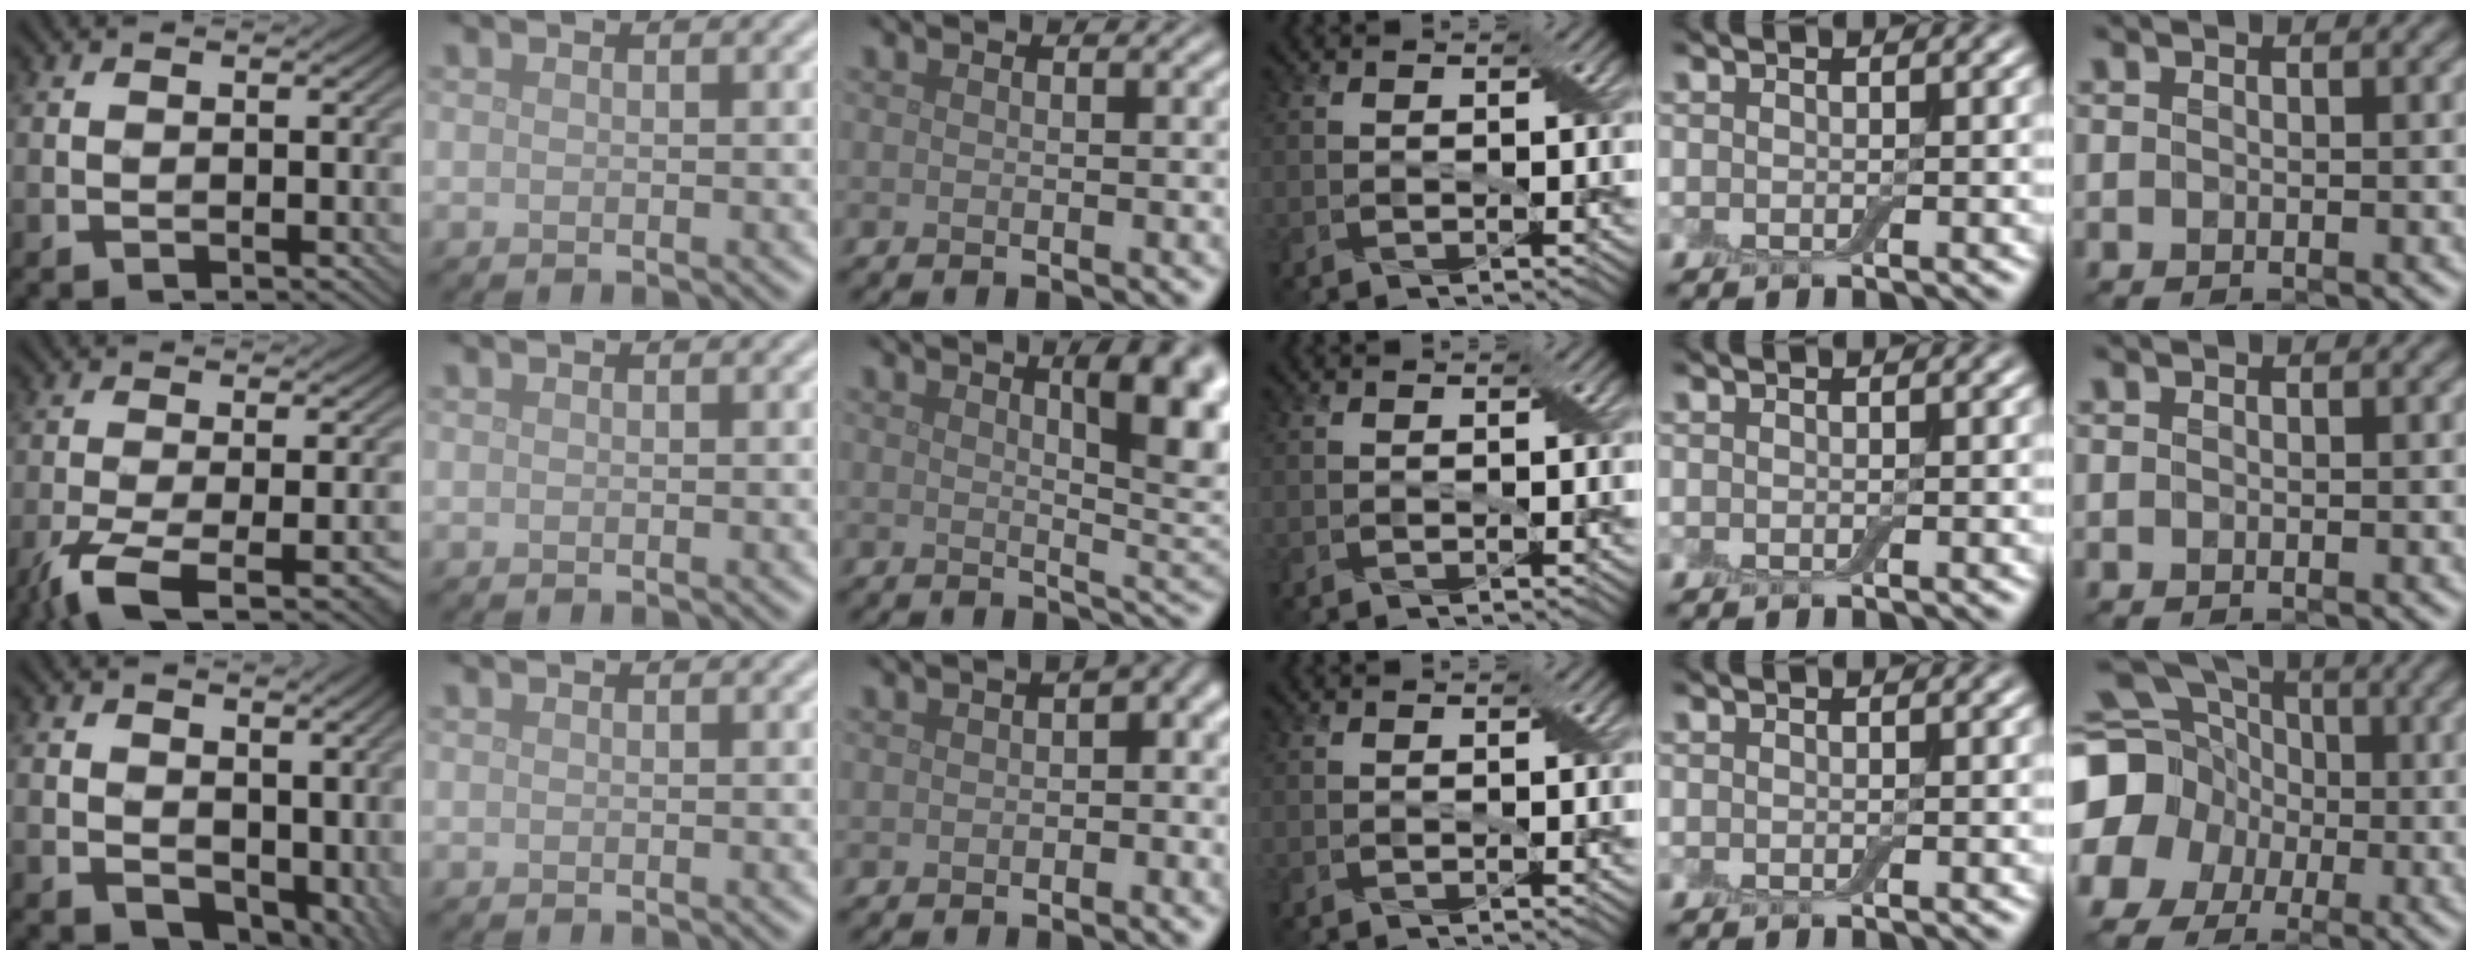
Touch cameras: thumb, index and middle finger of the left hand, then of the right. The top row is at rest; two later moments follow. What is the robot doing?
{"motion": "close", "object": "airpods case & airpods"}